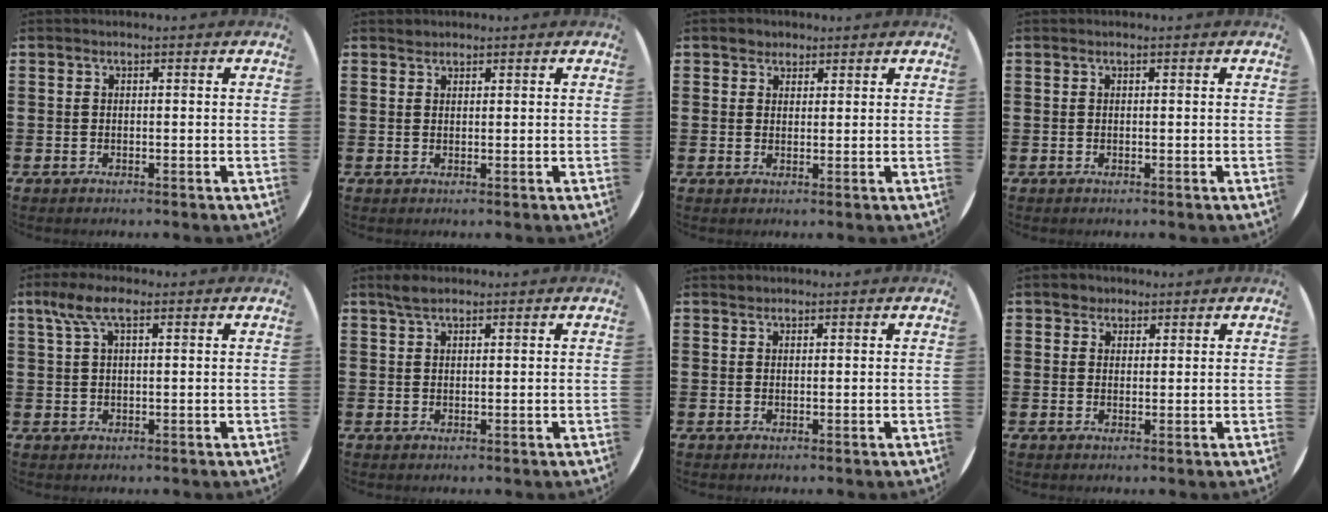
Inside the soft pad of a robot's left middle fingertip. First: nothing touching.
{"total": 0.9, "force": [0.8, 0.3, -0.2], "torque": [0.003, 0.003, 0.016]}
{"total": 1.8, "force": [1.5, 1.0, -0.1], "torque": [0.009, 0.003, 0.029]}
{"total": 0.0}
{"total": 4.4, "force": [2.3, 1.7, 3.4], "torque": [-0.071, 0.010, 0.040]}
{"total": 2.2, "force": [1.8, 0.7, 1.1], "torque": [-0.023, 0.006, 0.032]}
{"total": 0.7, "force": [0.6, 0.2, -0.1], "torque": [0.010, 0.001, 0.009]}
{"total": 2.0, "force": [1.7, 1.1, -0.1], "torque": [0.008, 0.004, 0.032]}